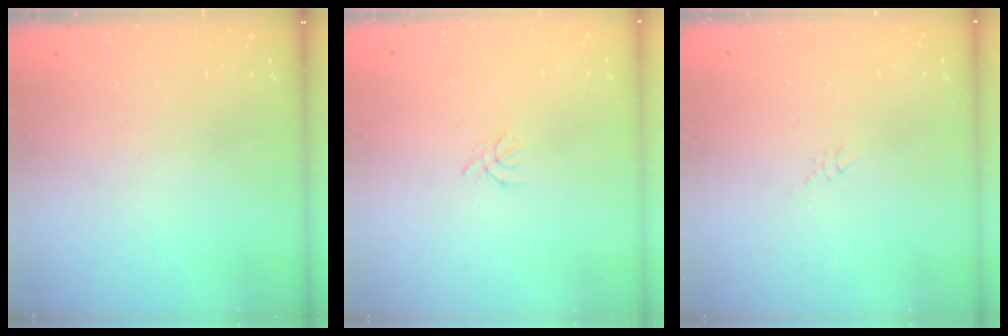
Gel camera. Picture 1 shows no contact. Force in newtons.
{"total": 0.8, "press": 0.7, "slide": 0.3}
{"total": 3.7, "press": 3.6, "slide": 0.7}